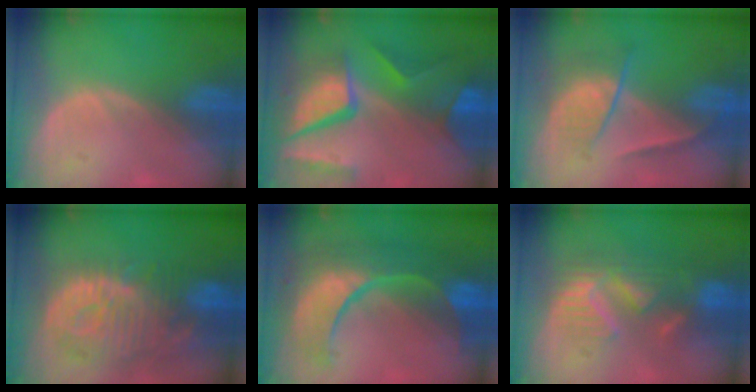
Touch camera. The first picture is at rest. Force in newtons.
{"total": 11.5, "press": 9.5, "slide": 6.5}
{"total": 6.7, "press": 5.8, "slide": 3.5}
{"total": 12.8, "press": 11.4, "slide": 5.9}
{"total": 12.1, "press": 12.0, "slide": 1.5}
{"total": 8.6, "press": 8.2, "slide": 2.7}